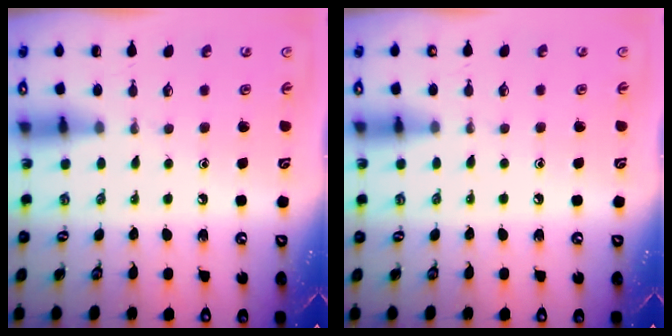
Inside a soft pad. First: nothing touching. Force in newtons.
{"total": 3.5, "press": 3.4, "slide": 0.6}